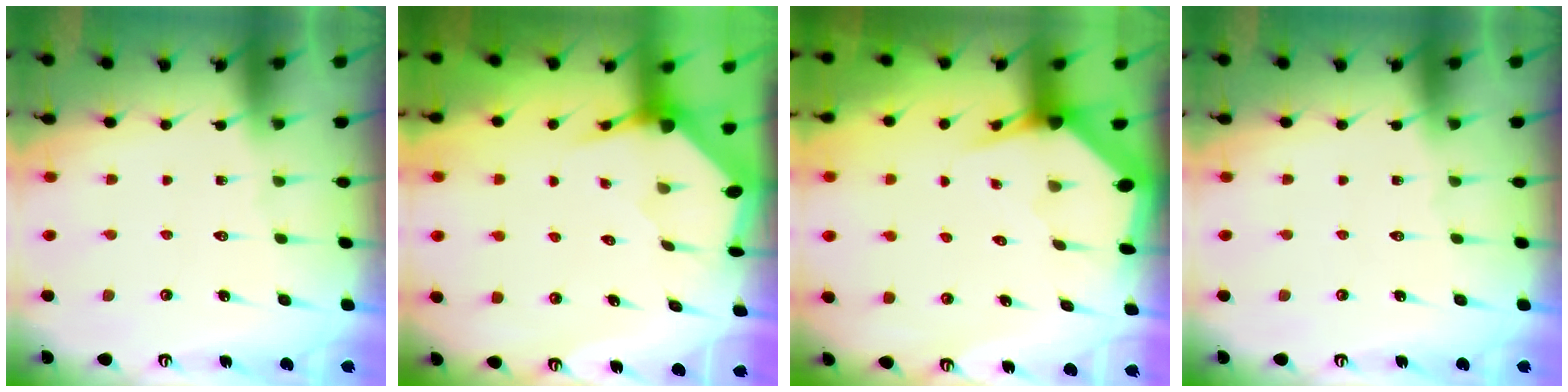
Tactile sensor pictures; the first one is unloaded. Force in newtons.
{"total": 3.6, "press": 3.5, "slide": 0.6}
{"total": 3.4, "press": 3.3, "slide": 0.4}
{"total": 0.0}